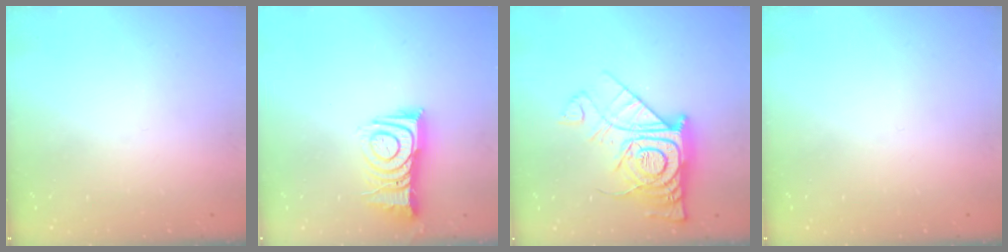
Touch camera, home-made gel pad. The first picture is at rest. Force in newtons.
{"total": 11.5, "press": 11.5, "slide": 0.9}
{"total": 19.5, "press": 19.4, "slide": 1.8}
{"total": 0.0}